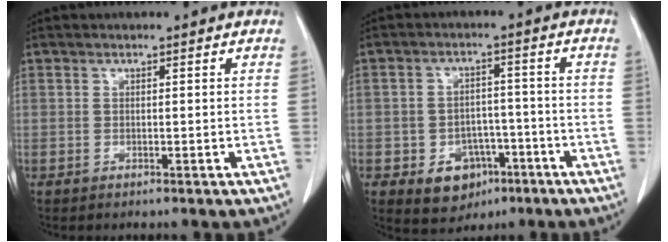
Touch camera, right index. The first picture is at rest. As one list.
[{"total": 7.4, "force": [-3.5, 5.5, 3.6], "torque": [-0.054, 0.009, -0.043]}]